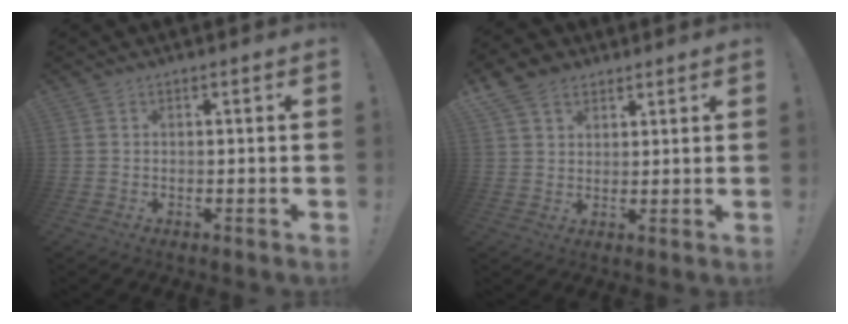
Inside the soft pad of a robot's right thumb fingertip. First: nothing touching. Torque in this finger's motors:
{"motor_torque": [0.08, 0.13, 0.59, 0.35, 0.03]}